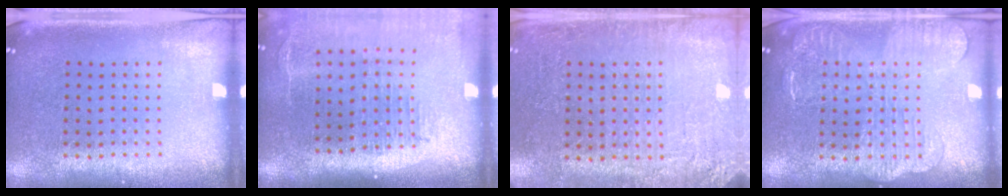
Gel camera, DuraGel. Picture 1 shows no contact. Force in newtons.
{"total": 2.3, "press": 1.9, "slide": 1.3}
{"total": 3.0, "press": 3.0, "slide": 0.3}
{"total": 2.2, "press": 2.1, "slide": 0.4}